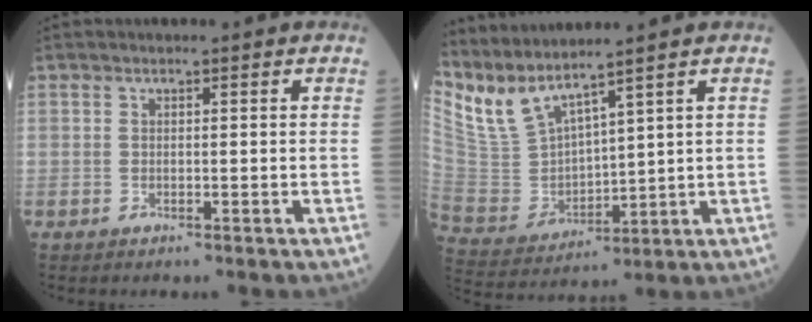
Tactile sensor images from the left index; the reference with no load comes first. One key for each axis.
{"total": 9.3, "fx": 8.2, "fy": 0.6, "fz": 4.4, "tx": -0.121, "ty": -0.003, "tz": 0.185}